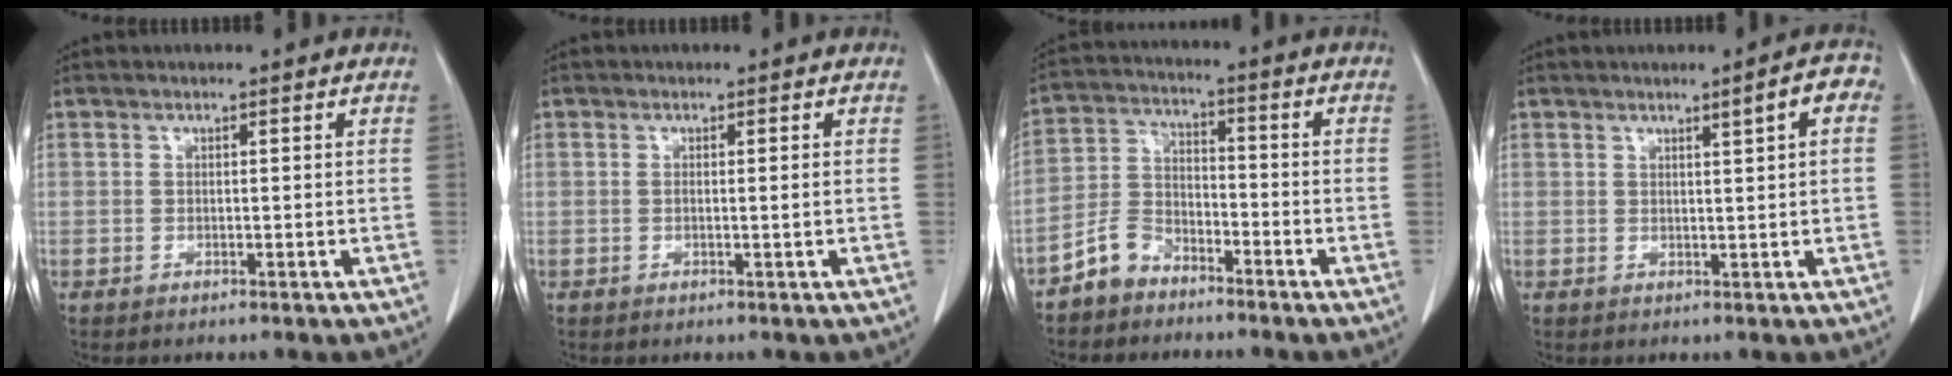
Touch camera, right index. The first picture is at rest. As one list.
[{"total": 0.9, "force": [-0.1, -0.1, 0.9], "torque": [-0.016, -0.002, -0.001]}, {"total": 6.2, "force": [-4.9, 3.6, 1.6], "torque": [-0.038, 0.007, -0.099]}, {"total": 3.5, "force": [1.3, 0.2, 3.2], "torque": [-0.038, 0.005, 0.015]}]